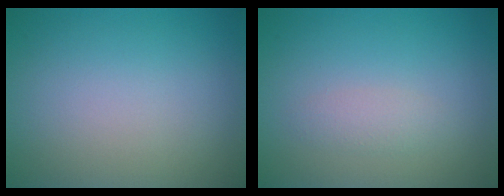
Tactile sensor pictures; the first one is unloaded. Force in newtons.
{"total": 1.3, "press": 1.3, "slide": 0.1}